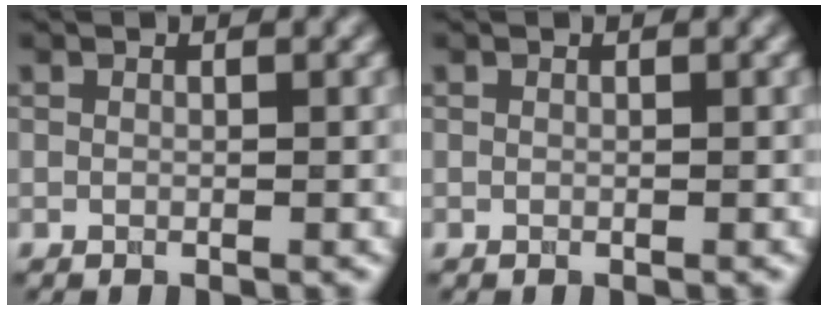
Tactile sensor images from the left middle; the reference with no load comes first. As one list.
[{"total": 0.0}]